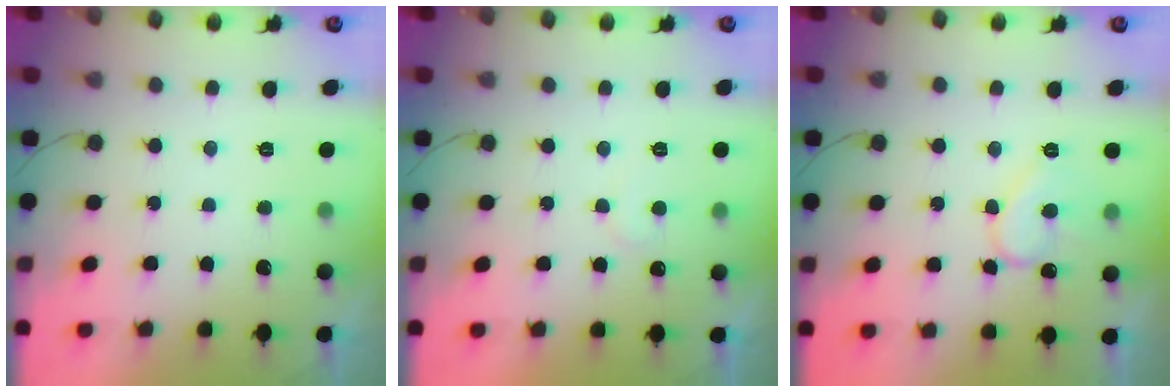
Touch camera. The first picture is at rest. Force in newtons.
{"total": 5.1, "press": 5.1, "slide": 0.3}
{"total": 9.8, "press": 9.7, "slide": 0.9}